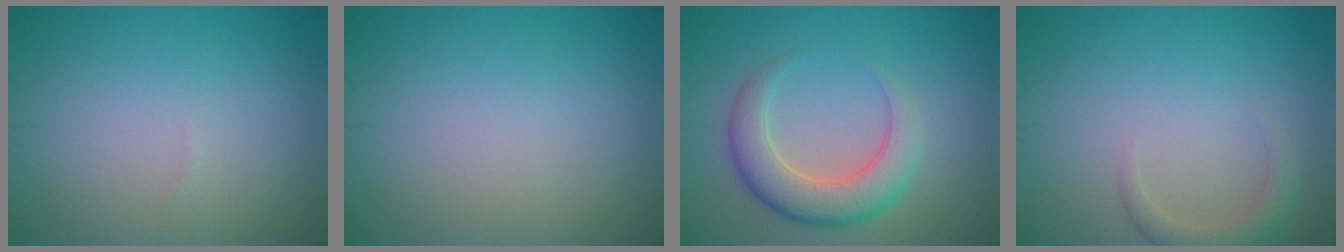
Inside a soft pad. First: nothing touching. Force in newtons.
{"total": 0.0}
{"total": 5.4, "press": 5.4, "slide": 0.3}
{"total": 2.3, "press": 2.3, "slide": 0.2}